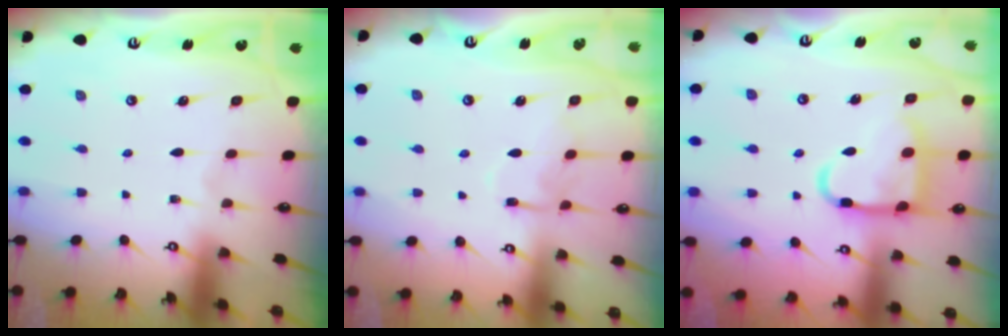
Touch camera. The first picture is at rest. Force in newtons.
{"total": 9.9, "press": 9.8, "slide": 0.8}
{"total": 12.8, "press": 12.7, "slide": 1.4}